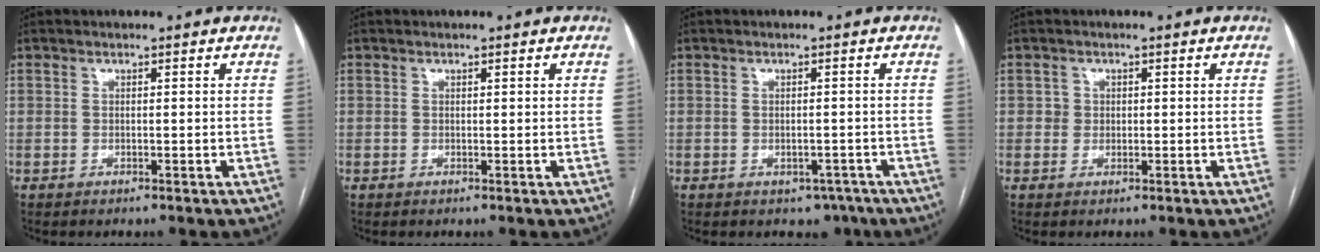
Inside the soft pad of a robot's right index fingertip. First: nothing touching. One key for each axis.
{"total": 0.0}
{"total": 2.6, "fx": -1.6, "fy": 1.7, "fz": 1.0, "tx": -0.006, "ty": 0.004, "tz": -0.013}
{"total": 1.2, "fx": 0.2, "fy": 1.2, "fz": -0.1, "tx": 0.008, "ty": 0.002, "tz": 0.001}